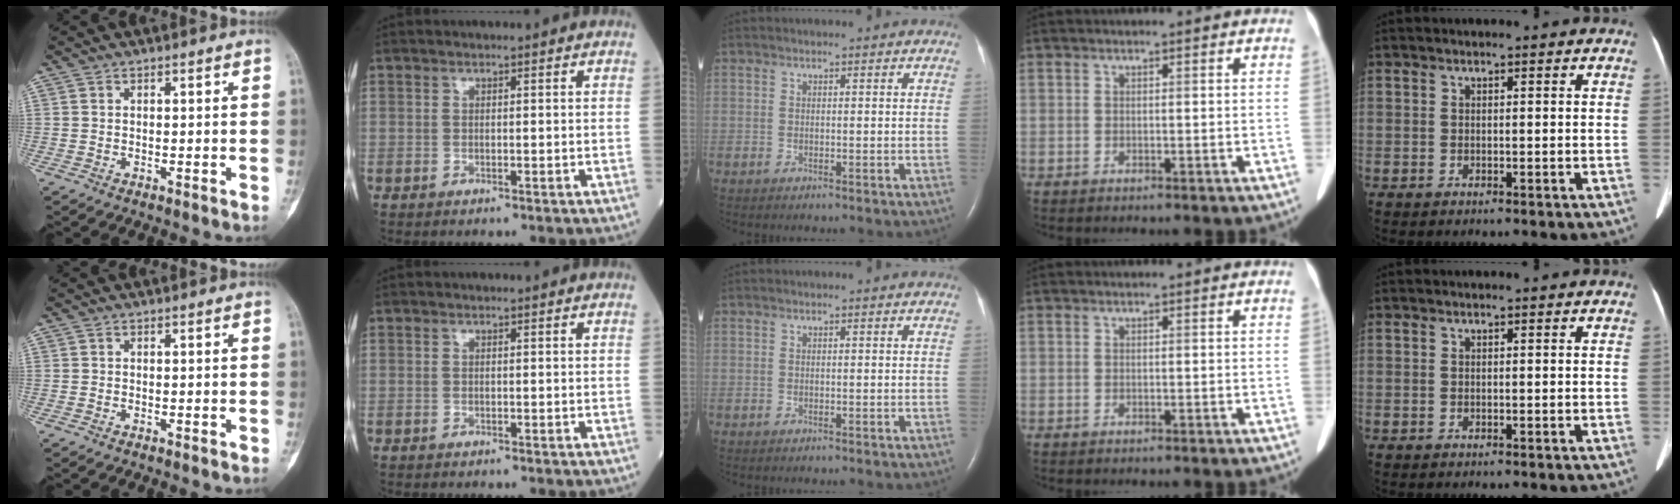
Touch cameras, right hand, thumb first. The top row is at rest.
{}